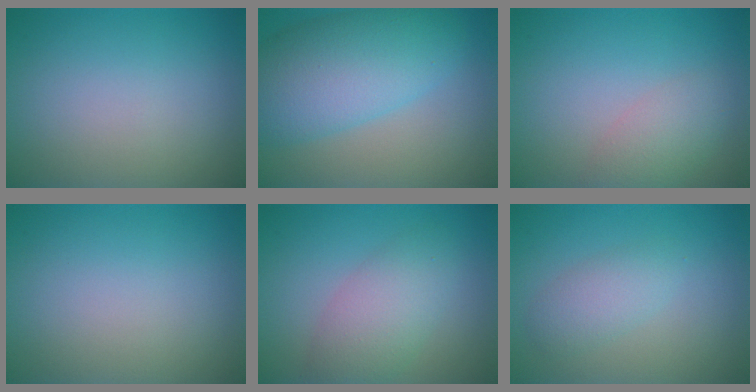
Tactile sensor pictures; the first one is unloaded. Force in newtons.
{"total": 8.6, "press": 8.6, "slide": 0.3}
{"total": 2.7, "press": 2.7, "slide": 0.2}
{"total": 0.0}
{"total": 4.2, "press": 4.2, "slide": 0.1}
{"total": 2.4, "press": 2.4, "slide": 0.2}